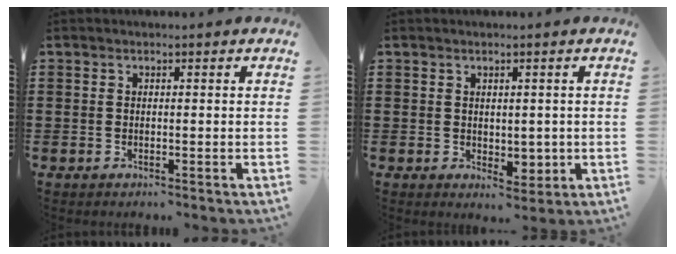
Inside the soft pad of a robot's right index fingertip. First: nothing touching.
{"total": 2.6, "force": [0.5, 2.0, 1.7], "torque": [-0.026, 0.001, 0.009]}